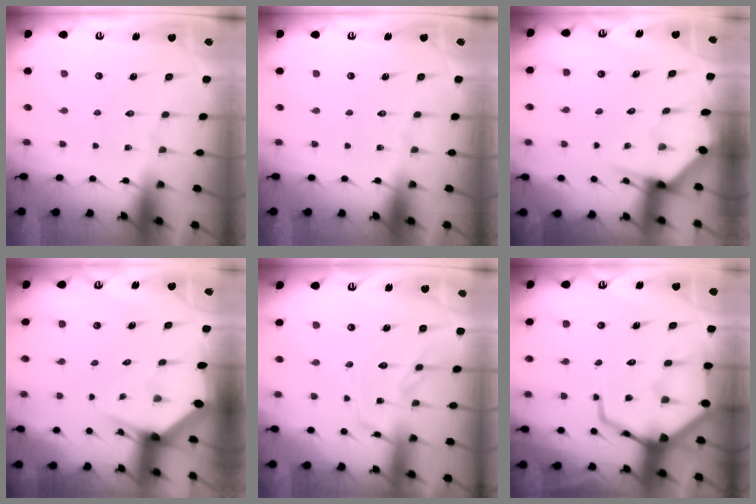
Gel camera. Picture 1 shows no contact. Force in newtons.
{"total": 0.0}
{"total": 3.6, "press": 3.6, "slide": 0.4}
{"total": 3.1, "press": 3.1, "slide": 0.4}
{"total": 12.3, "press": 12.3, "slide": 0.9}
{"total": 13.2, "press": 13.1, "slide": 1.5}